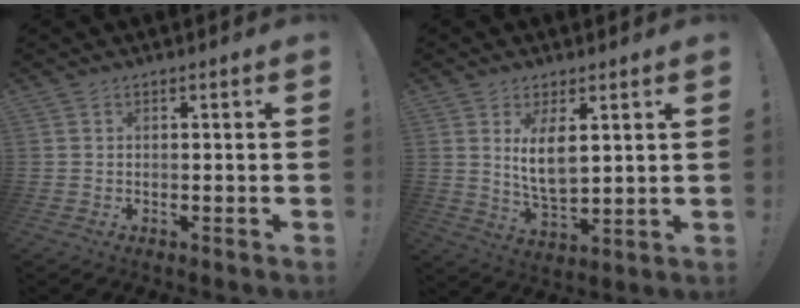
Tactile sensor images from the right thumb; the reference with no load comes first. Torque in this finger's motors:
{"motor_torque": [-0.12, 0.32, 0.17, 0.57, 0.10]}